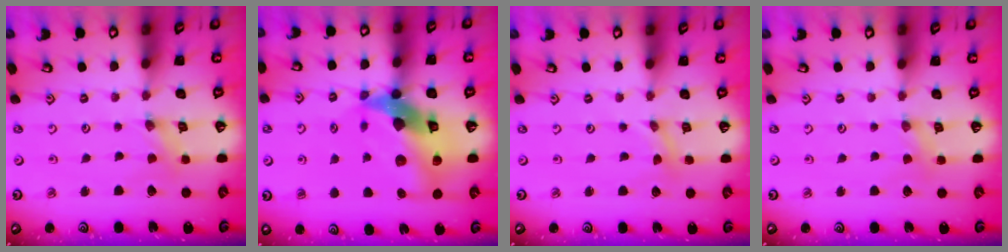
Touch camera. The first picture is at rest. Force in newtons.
{"total": 19.8, "press": 19.6, "slide": 2.8}
{"total": 0.0}
{"total": 2.3, "press": 2.3, "slide": 0.3}